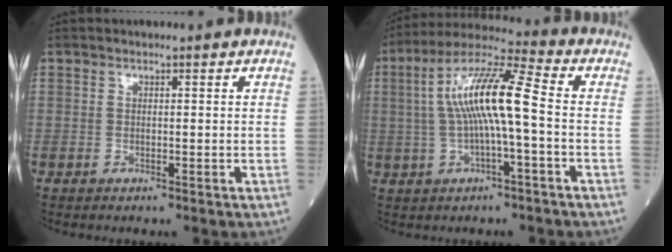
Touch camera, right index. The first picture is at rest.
{"total": 12.0, "force": [0.1, 1.1, 12.0], "torque": [-0.228, 0.027, -0.004]}